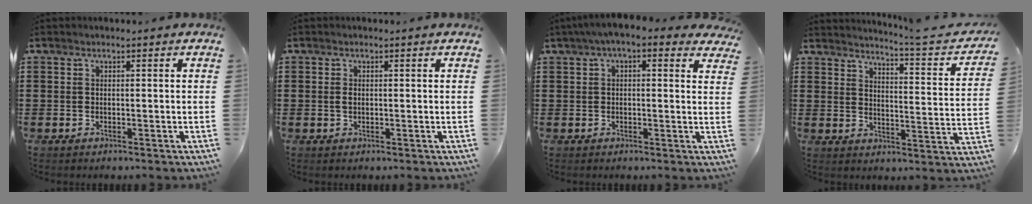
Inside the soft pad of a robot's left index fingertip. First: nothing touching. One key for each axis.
{"total": 0.8, "fx": 0.1, "fy": 0.5, "fz": 0.7, "tx": -0.016, "ty": 0.002, "tz": 0.001}
{"total": 3.5, "fx": 2.0, "fy": 1.0, "fz": 2.7, "tx": -0.056, "ty": 0.003, "tz": 0.033}
{"total": 4.2, "fx": 3.7, "fy": -0.7, "fz": 1.8, "tx": -0.040, "ty": -0.039, "tz": 0.050}